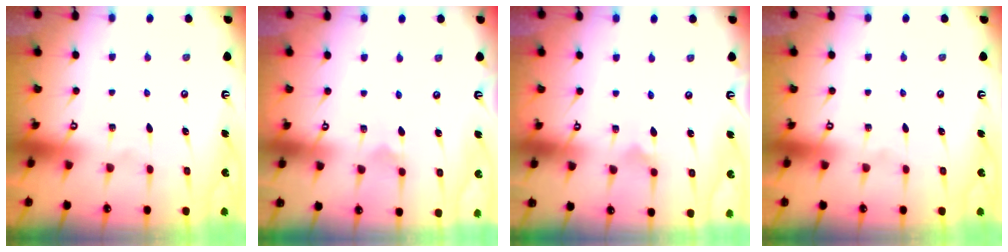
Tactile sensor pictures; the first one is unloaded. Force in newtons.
{"total": 2.3, "press": 2.3, "slide": 0.2}
{"total": 3.5, "press": 3.4, "slide": 0.3}
{"total": 0.0}